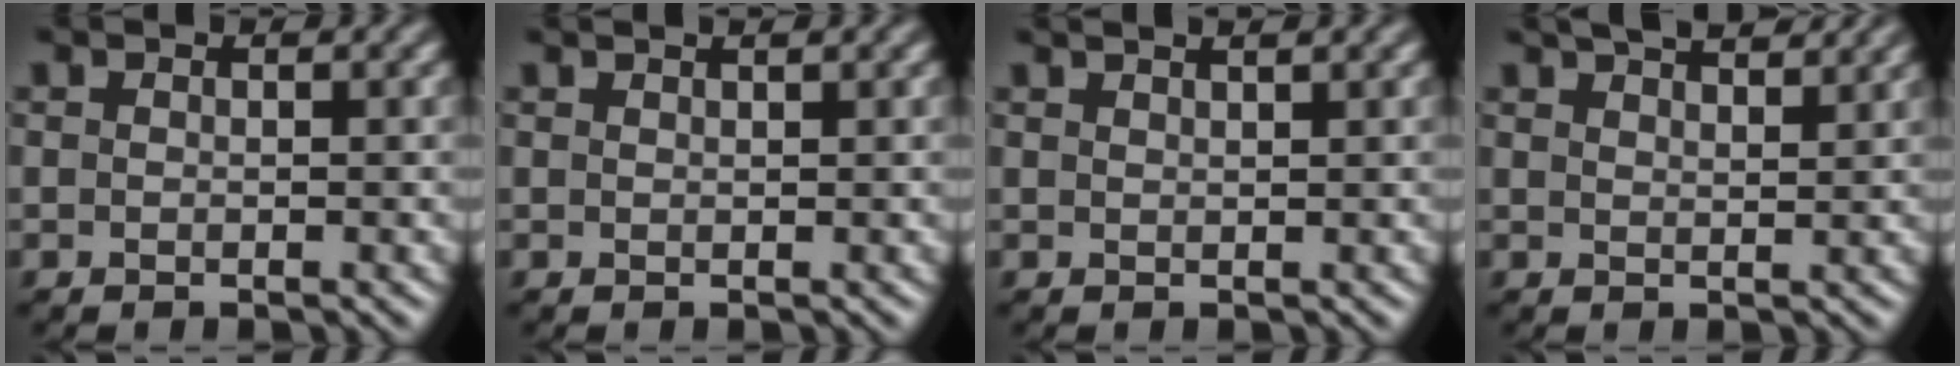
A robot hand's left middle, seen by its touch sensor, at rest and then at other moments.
{"total": 1.8, "force": [1.4, 0.6, 1.0], "torque": [0.004, 0.007, -0.003]}
{"total": 3.2, "force": [2.3, 1.1, 1.8], "torque": [0.001, 0.023, 0.001]}
{"total": 6.0, "force": [4.9, 1.8, 3.0], "torque": [-0.022, 0.026, 0.041]}